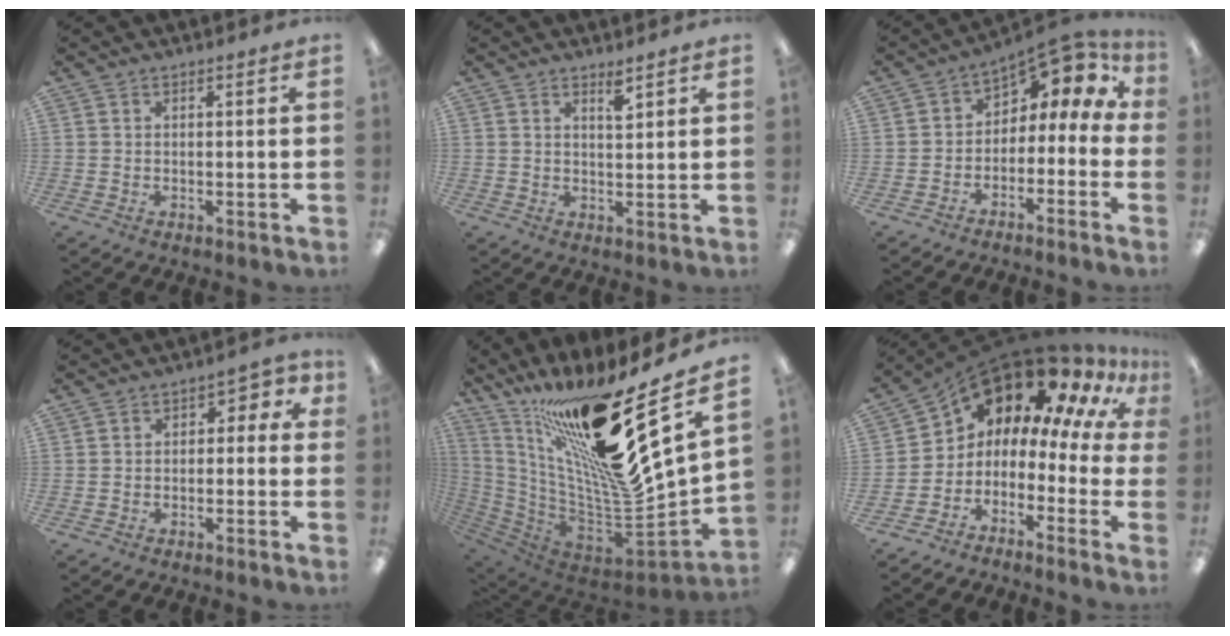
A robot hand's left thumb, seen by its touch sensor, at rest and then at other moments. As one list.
[{"total": 2.9, "force": [2.2, 0.8, 1.8], "torque": [-0.026, -0.005, 0.035]}, {"total": 4.5, "force": [1.5, 3.4, 2.5], "torque": [-0.034, -0.023, 0.025]}, {"total": 3.9, "force": [-2.5, 2.3, 1.9], "torque": [-0.029, 0.024, -0.049]}, {"total": 24.6, "force": [14.4, 4.0, 19.5], "torque": [-0.309, -0.140, 0.229]}, {"total": 12.1, "force": [9.4, 5.4, 5.3], "torque": [-0.088, -0.091, 0.153]}]